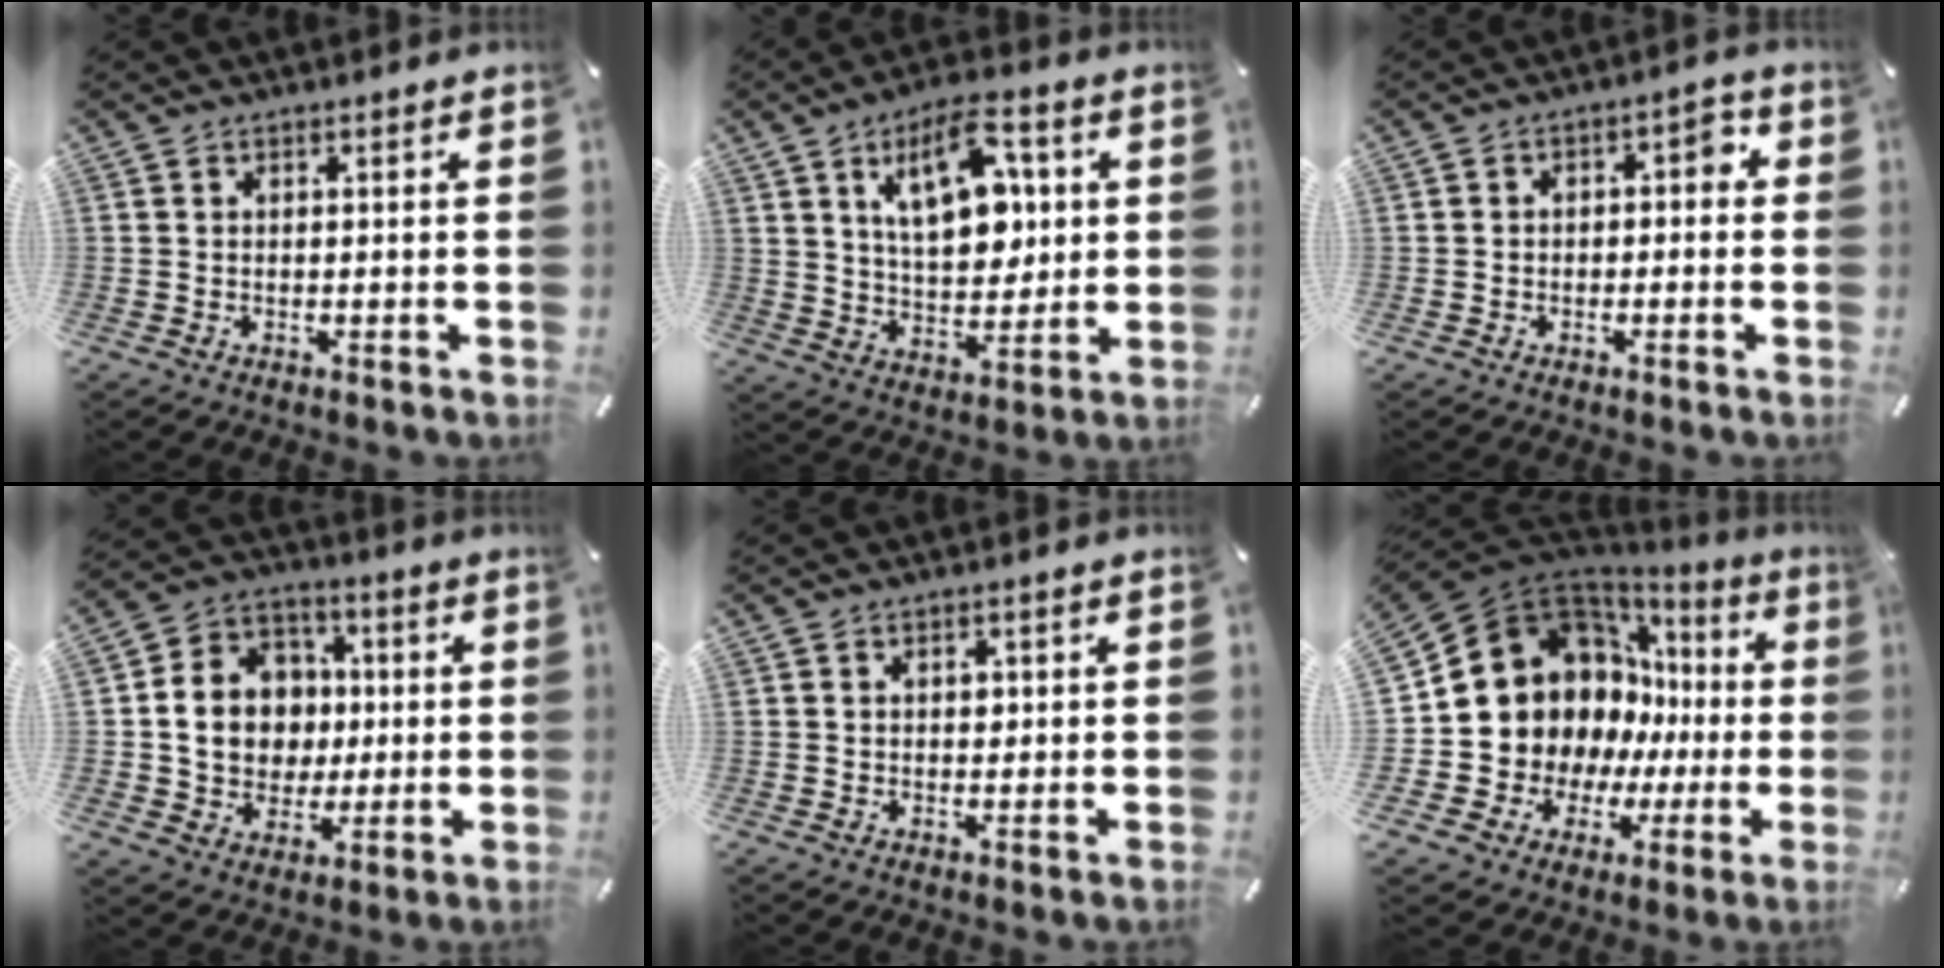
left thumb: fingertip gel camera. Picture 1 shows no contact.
{"total": 15.7, "force": [5.6, 8.8, 11.7], "torque": [-0.183, -0.003, 0.096]}
{"total": 3.3, "force": [-1.8, 2.2, 1.7], "torque": [-0.032, 0.020, -0.037]}
{"total": 12.6, "force": [0.3, 11.5, 5.2], "torque": [-0.096, 0.012, 0.016]}
{"total": 1.3, "force": [0.3, 1.1, 0.7], "torque": [0.000, -0.001, 0.001]}
{"total": 15.8, "force": [3.4, 14.4, 5.7], "torque": [-0.107, -0.042, 0.092]}